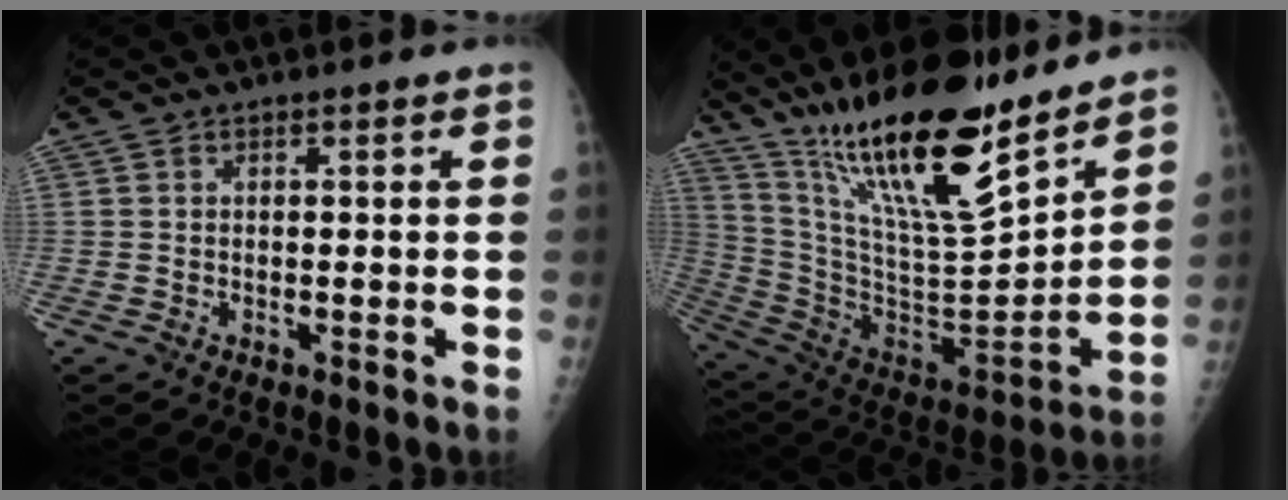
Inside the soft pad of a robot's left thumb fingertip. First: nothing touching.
{"total": 26.0, "force": [19.1, 5.8, 16.7], "torque": [-0.259, -0.092, 0.337]}